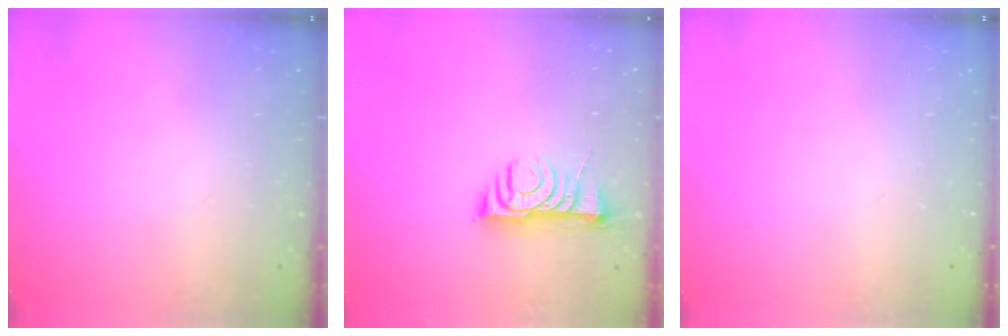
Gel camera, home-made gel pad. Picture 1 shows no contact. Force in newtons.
{"total": 8.3, "press": 8.2, "slide": 0.9}
{"total": 0.0}